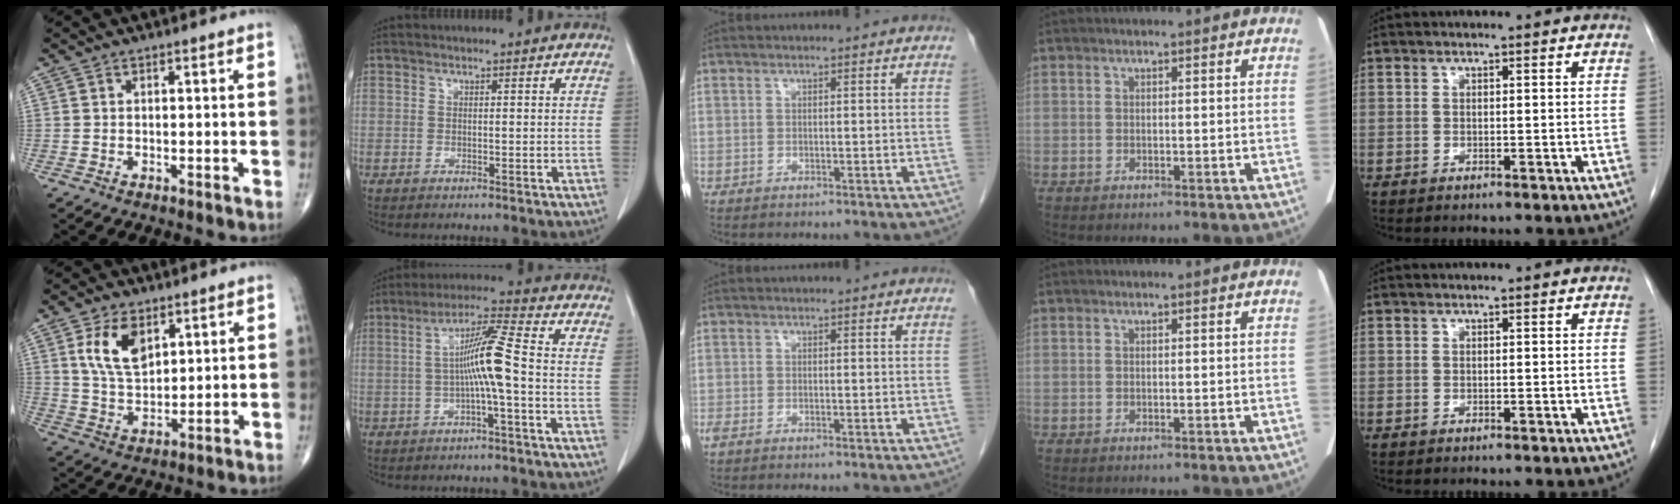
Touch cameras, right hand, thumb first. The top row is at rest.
{"thumb": {"total": 9.5, "force": [3.9, 5.4, 6.8], "torque": [-0.111, -0.018, 0.080]}, "index": {"total": 7.7, "force": [-0.8, -0.7, 7.6], "torque": [-0.138, 0.015, -0.014]}, "middle": {"total": 1.5, "force": [-1.2, 0.2, 0.9], "torque": [-0.019, -0.006, -0.022]}}